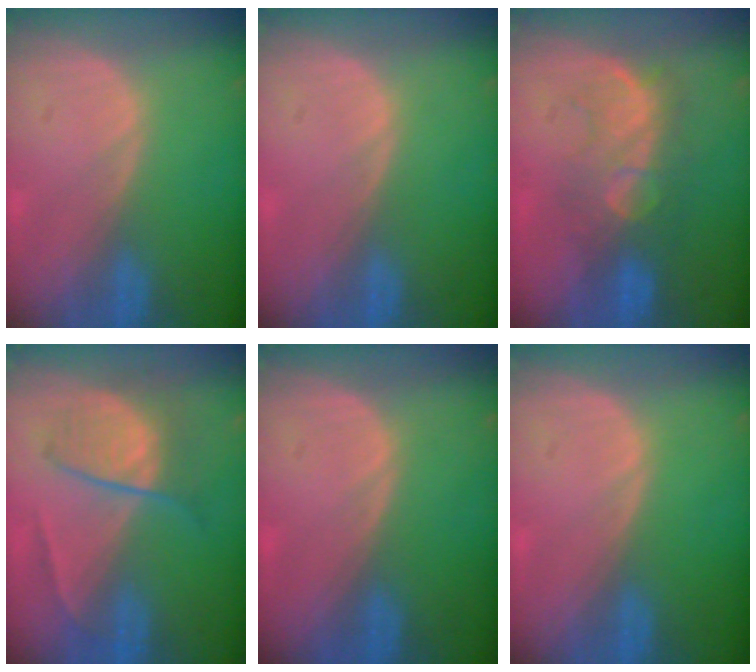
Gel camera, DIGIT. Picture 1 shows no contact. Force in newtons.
{"total": 0.0}
{"total": 8.1, "press": 7.9, "slide": 1.7}
{"total": 6.5, "press": 6.2, "slide": 1.9}
{"total": 0.0}
{"total": 0.0}